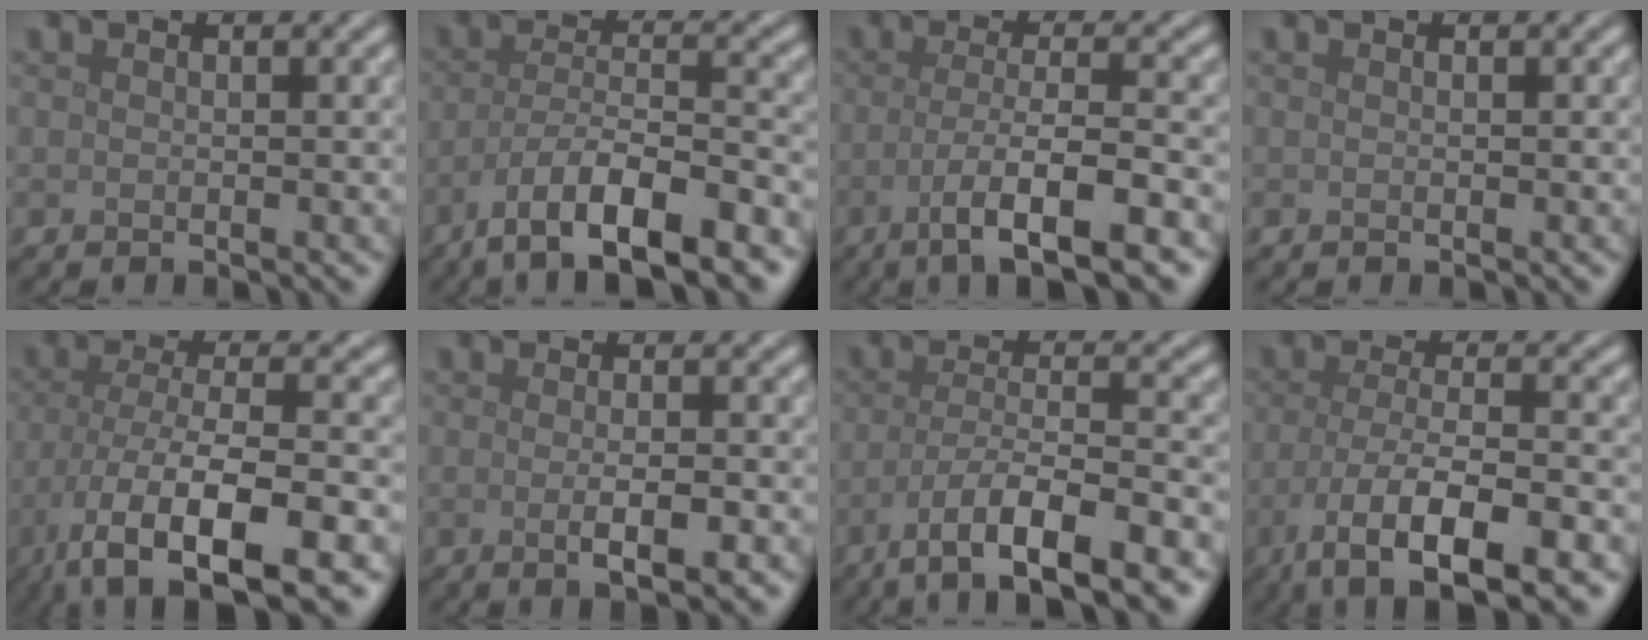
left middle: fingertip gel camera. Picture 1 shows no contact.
{"total": 9.4, "force": [-6.1, 2.5, 6.7], "torque": [-0.114, -0.004, -0.108]}
{"total": 6.5, "force": [-2.7, 1.3, 5.8], "torque": [-0.094, -0.004, -0.053]}
{"total": 0.0}
{"total": 10.8, "force": [-5.8, 3.4, 8.5], "torque": [-0.144, -0.014, -0.099]}
{"total": 2.9, "force": [-0.5, 0.7, 2.8], "torque": [-0.040, -0.005, -0.008]}
{"total": 7.8, "force": [-4.6, 1.8, 6.1], "torque": [-0.096, -0.004, -0.080]}
{"total": 8.6, "force": [-4.6, 2.5, 6.9], "torque": [-0.119, -0.014, -0.078]}